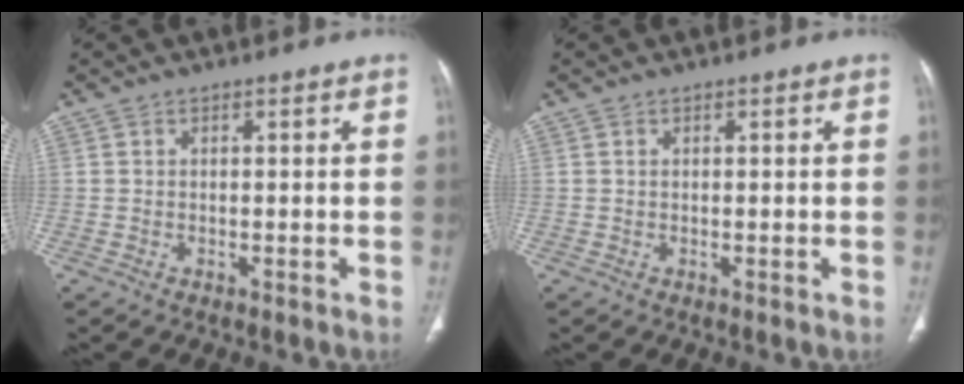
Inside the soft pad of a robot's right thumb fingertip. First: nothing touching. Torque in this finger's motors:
{"motor_torque": [0.22, -0.11, -0.11, -0.10, -0.04]}